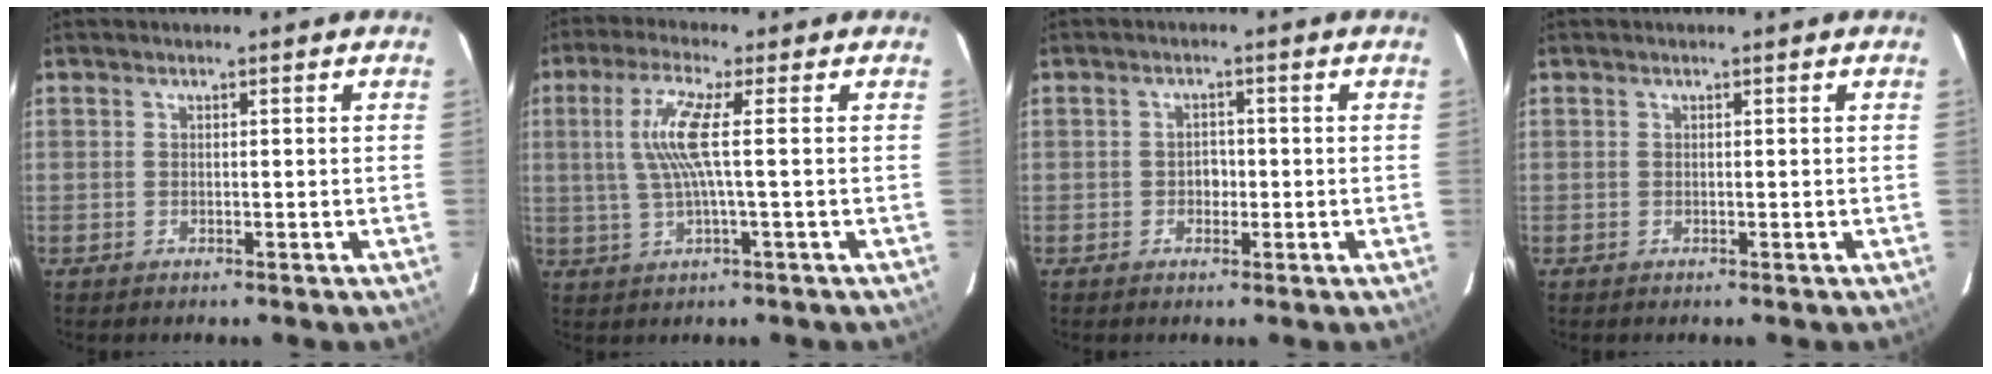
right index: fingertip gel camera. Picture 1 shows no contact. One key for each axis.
{"total": 7.4, "fx": 0.7, "fy": -0.5, "fz": 7.3, "tx": -0.145, "ty": -0.002, "tz": 0.022}
{"total": 1.9, "fx": -0.6, "fy": 1.6, "fz": 0.8, "tx": -0.013, "ty": 0.007, "tz": -0.009}
{"total": 0.0}